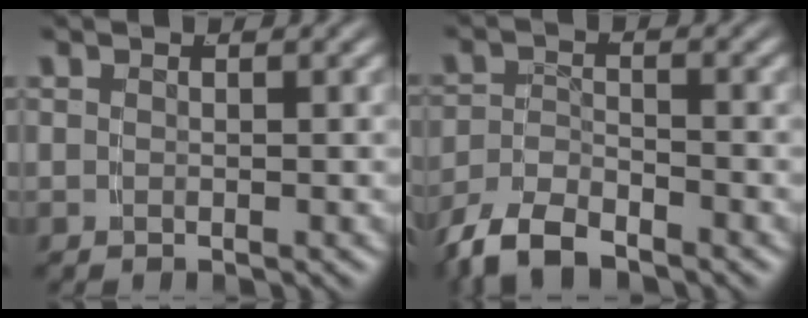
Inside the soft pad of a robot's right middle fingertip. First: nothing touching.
{"total": 4.9, "force": [-3.9, 2.2, 2.0], "torque": [-0.046, -0.012, -0.064]}